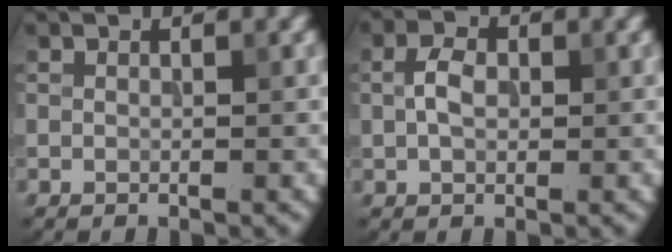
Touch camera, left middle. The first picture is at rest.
{"total": 2.6, "force": [0.2, 1.8, 1.9], "torque": [-0.041, 0.005, 0.001]}